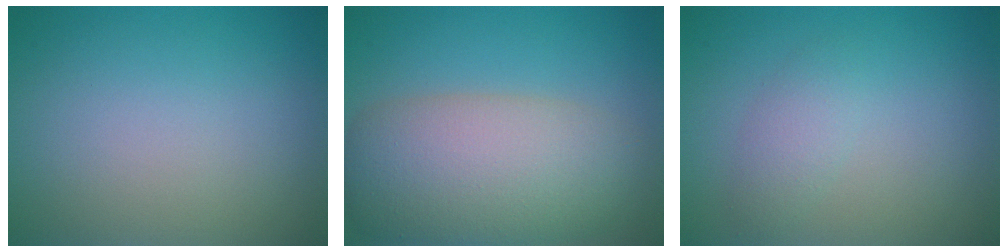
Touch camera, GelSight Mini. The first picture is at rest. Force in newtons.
{"total": 9.4, "press": 9.4, "slide": 0.5}
{"total": 1.7, "press": 1.7, "slide": 0.0}